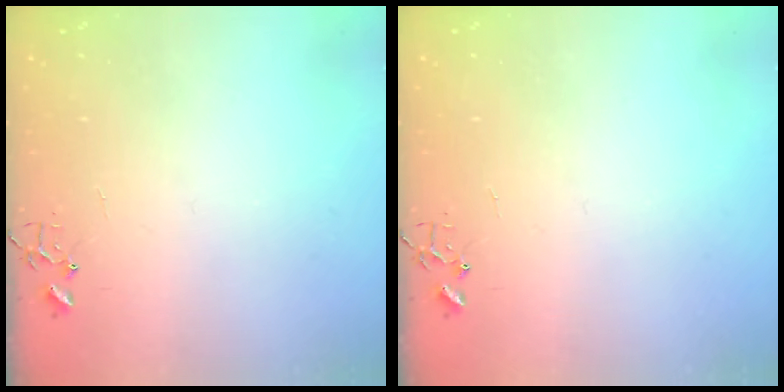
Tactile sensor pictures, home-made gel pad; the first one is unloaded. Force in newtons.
{"total": 0.0}